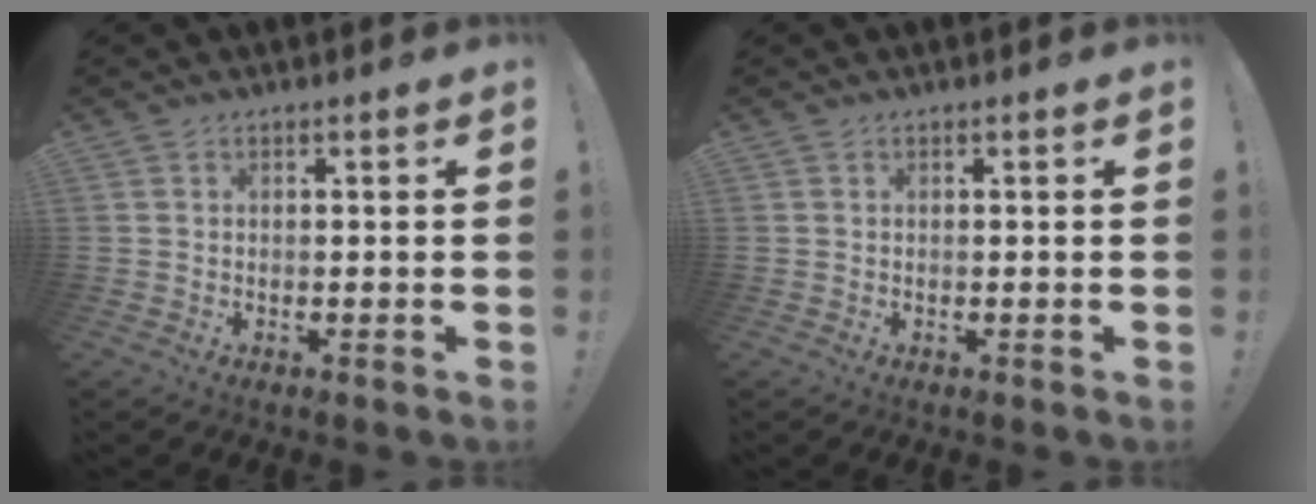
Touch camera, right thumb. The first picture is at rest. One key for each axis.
{"total": 0.0}